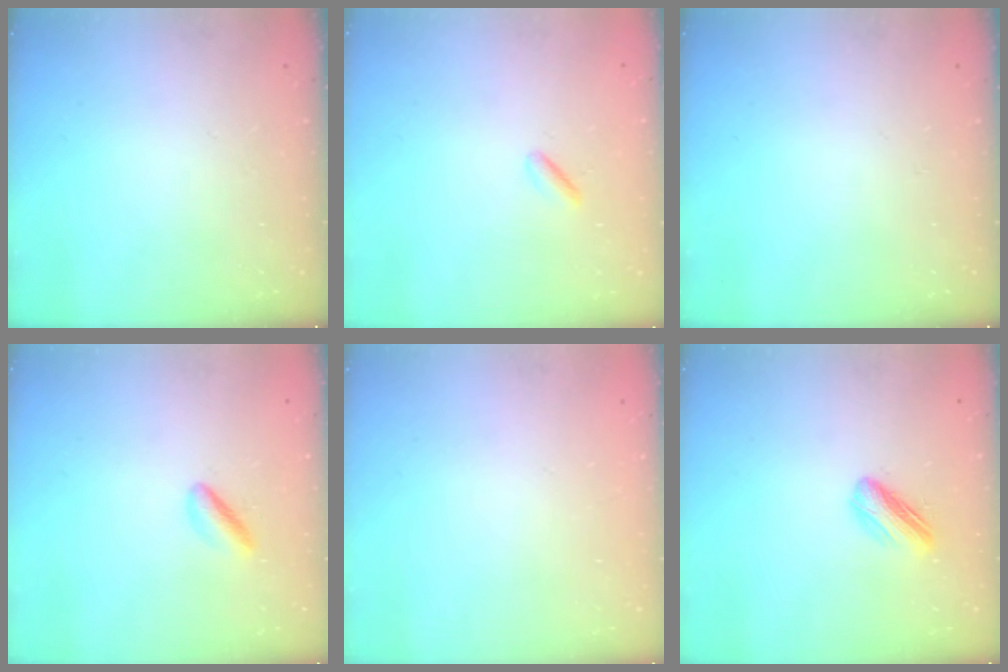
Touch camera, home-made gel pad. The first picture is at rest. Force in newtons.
{"total": 1.1, "press": 0.9, "slide": 0.7}
{"total": 0.0}
{"total": 3.0, "press": 3.0, "slide": 0.1}
{"total": 2.0, "press": 2.0, "slide": 0.1}
{"total": 5.1, "press": 5.1, "slide": 0.4}